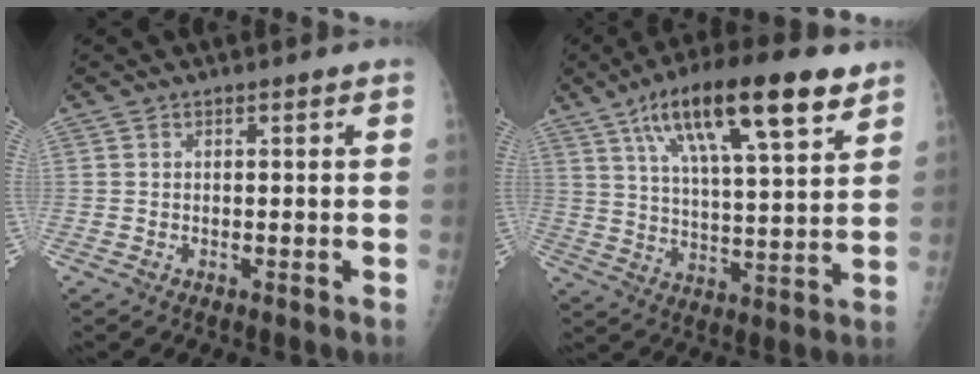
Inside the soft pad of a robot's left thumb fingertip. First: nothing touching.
{"total": 20.5, "force": [11.0, 5.0, 16.6], "torque": [-0.261, -0.015, 0.182]}